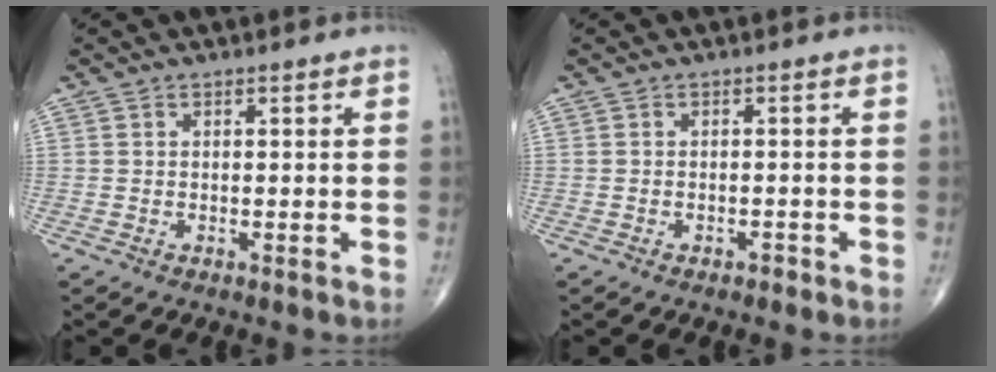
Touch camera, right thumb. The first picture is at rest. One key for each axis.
{"total": 1.0, "fx": -0.7, "fy": 0.6, "fz": 0.4, "tx": -0.009, "ty": 0.006, "tz": -0.010}